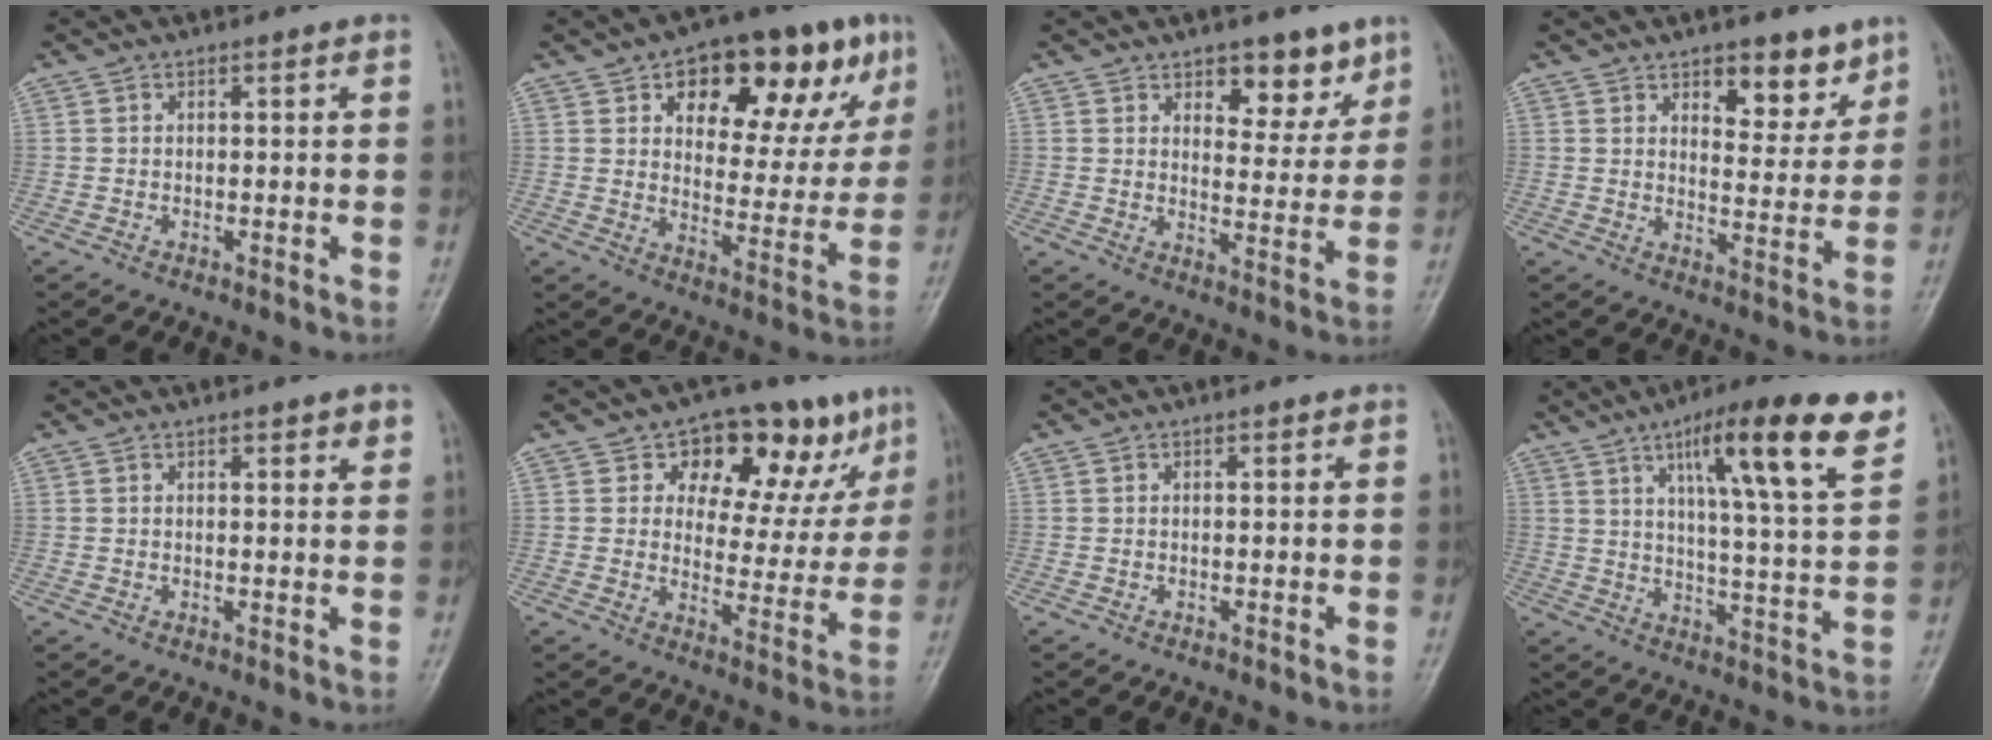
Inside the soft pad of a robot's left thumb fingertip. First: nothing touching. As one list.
[{"total": 21.2, "force": [10.4, 10.4, 15.3], "torque": [-0.156, -0.015, 0.150]}, {"total": 8.0, "force": [5.4, 4.2, 4.2], "torque": [-0.018, -0.035, 0.077]}, {"total": 8.6, "force": [5.6, 4.1, 5.0], "torque": [-0.036, -0.039, 0.083]}, {"total": 2.4, "force": [1.5, 0.7, 1.7], "torque": [-0.015, -0.007, 0.018]}, {"total": 16.2, "force": [9.2, 9.2, 9.5], "torque": [-0.053, -0.030, 0.130]}, {"total": 0.0}, {"total": 18.1, "force": [10.0, 2.8, 14.8], "torque": [-0.205, -0.040, 0.150]}]